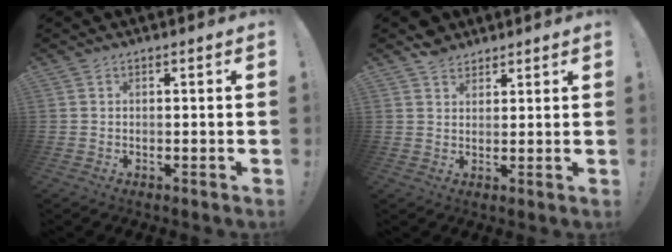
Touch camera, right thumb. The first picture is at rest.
{"total": 4.6, "force": [3.6, 2.8, 0.7], "torque": [-0.001, -0.016, 0.066]}